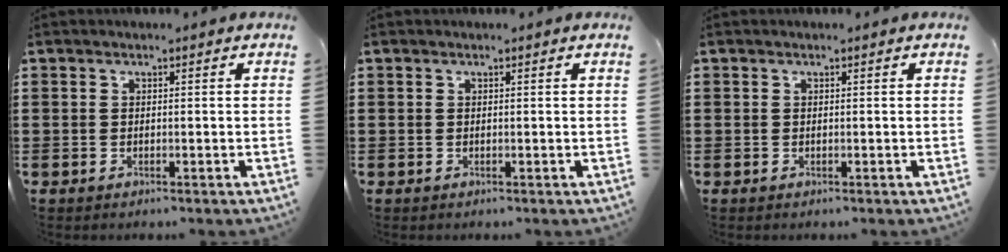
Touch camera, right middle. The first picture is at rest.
{"total": 0.0}
{"total": 0.0}